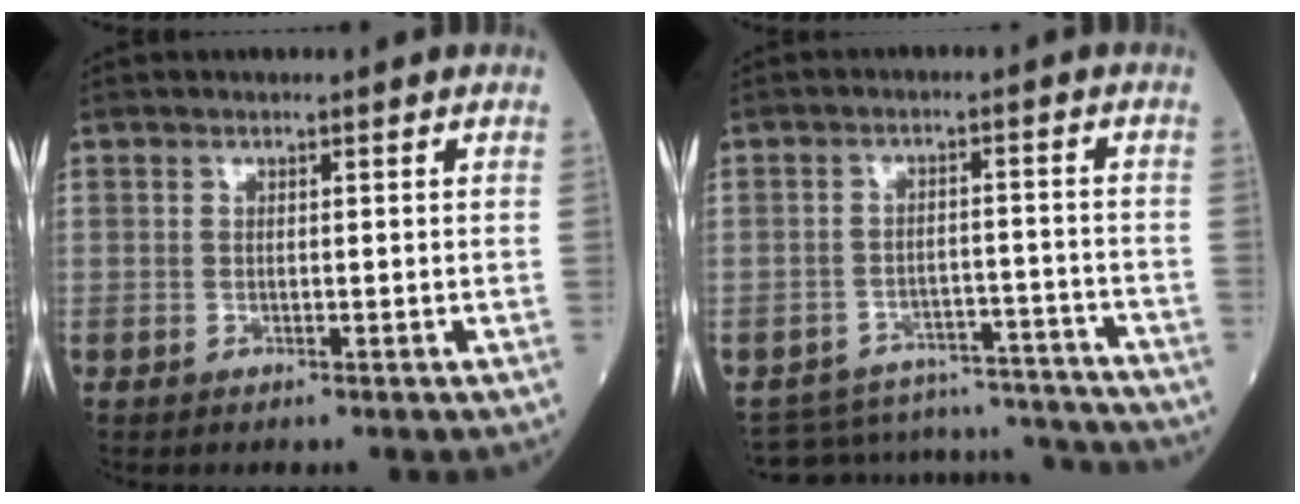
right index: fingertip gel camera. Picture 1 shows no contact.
{"total": 15.1, "force": [-14.7, 2.8, 1.2], "torque": [-0.016, 0.030, -0.187]}